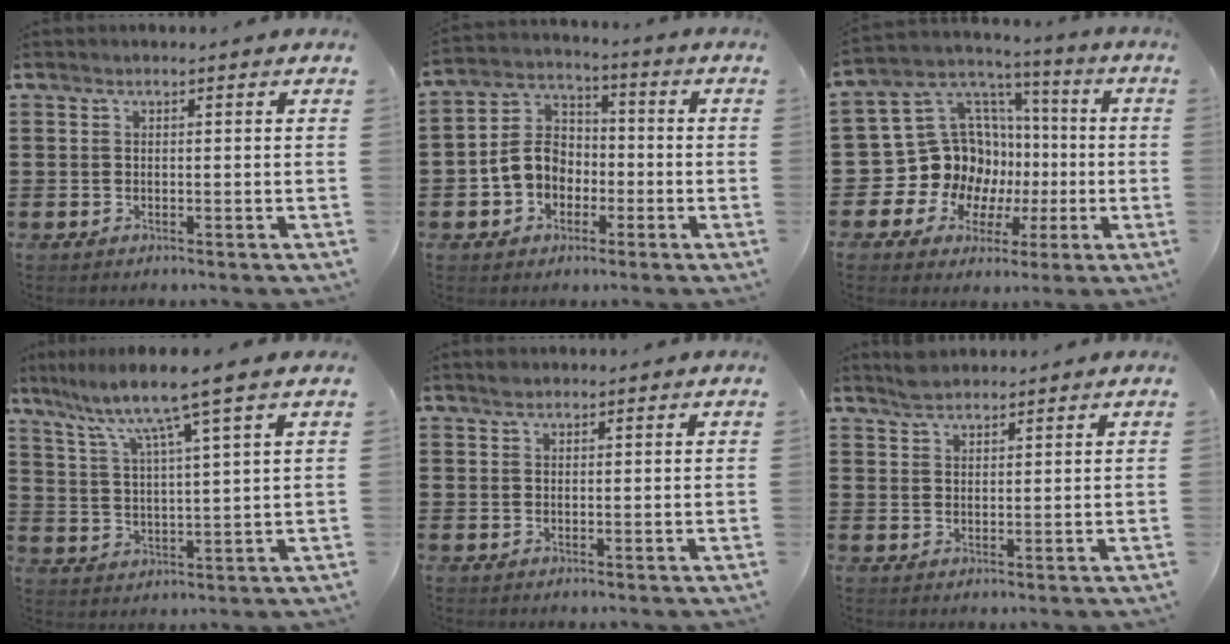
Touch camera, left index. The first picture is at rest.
{"total": 7.1, "force": [-2.1, 6.0, 3.2], "torque": [-0.092, 0.017, -0.044]}
{"total": 14.3, "force": [-1.3, 13.4, 4.9], "torque": [-0.140, -0.022, 0.000]}
{"total": 7.5, "force": [5.7, -0.7, 4.8], "torque": [-0.116, -0.033, 0.090]}
{"total": 1.2, "force": [1.0, 0.6, 0.1], "torque": [-0.006, 0.003, 0.020]}
{"total": 2.9, "force": [2.7, 0.9, 0.5], "torque": [-0.016, 0.002, 0.052]}